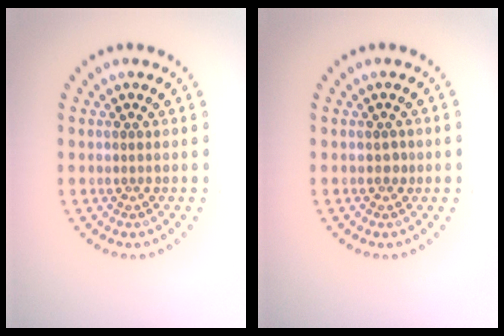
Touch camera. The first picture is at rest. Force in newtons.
{"total": 0.6, "press": 0.5, "slide": 0.3}